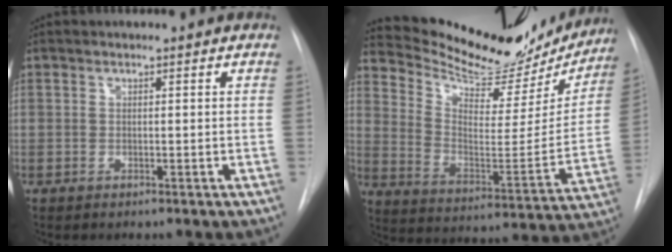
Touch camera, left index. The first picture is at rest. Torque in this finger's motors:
{"motor_torque": [0.98, -1.16, 0.21, 0.04]}